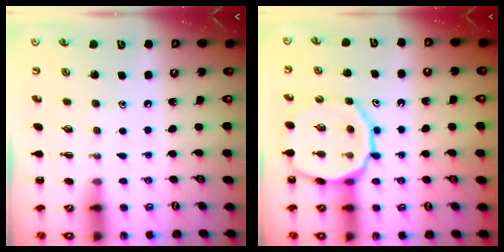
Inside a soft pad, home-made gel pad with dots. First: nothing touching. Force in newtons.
{"total": 15.9, "press": 15.7, "slide": 2.3}